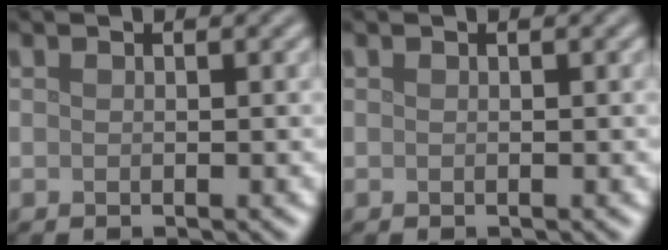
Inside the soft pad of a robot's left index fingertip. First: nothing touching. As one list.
[{"total": 0.0}]